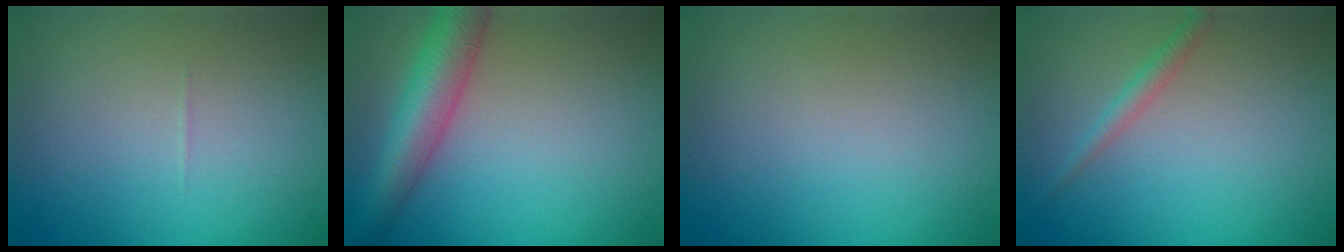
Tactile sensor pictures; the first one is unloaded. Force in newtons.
{"total": 5.9, "press": 5.9, "slide": 0.2}
{"total": 0.0}
{"total": 1.4, "press": 1.4, "slide": 0.1}